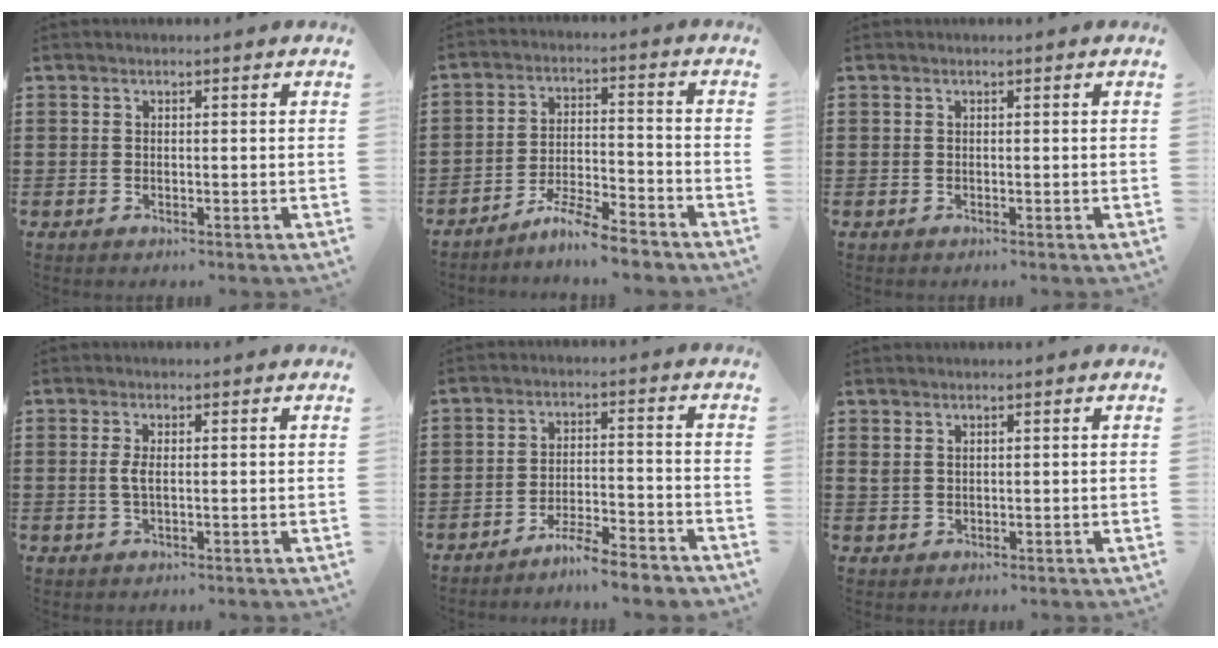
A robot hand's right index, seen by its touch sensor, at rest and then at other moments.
{"total": 6.1, "force": [-5.6, 0.1, 2.4], "torque": [-0.054, -0.002, -0.108]}
{"total": 0.0}
{"total": 2.0, "force": [0.1, 0.6, 1.9], "torque": [-0.045, -0.002, -0.002]}
{"total": 5.2, "force": [-4.9, 0.0, 1.7], "torque": [-0.037, -0.003, -0.096]}
{"total": 1.2, "force": [0.9, 0.7, 0.2], "torque": [-0.006, 0.003, 0.019]}